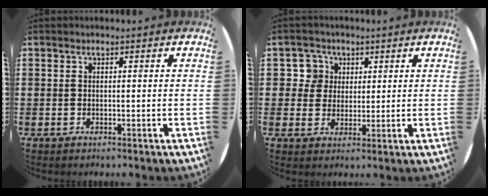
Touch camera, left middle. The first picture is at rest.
{"total": 4.0, "force": [1.8, 3.5, 0.3], "torque": [-0.006, 0.006, 0.031]}